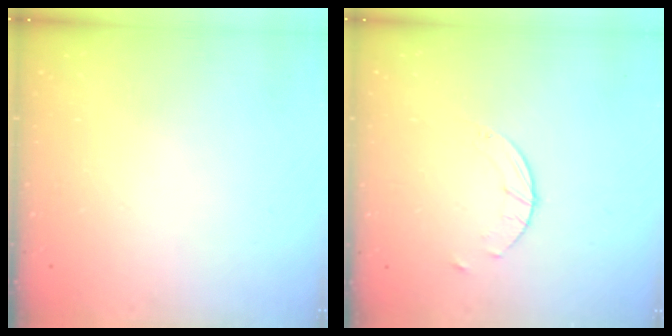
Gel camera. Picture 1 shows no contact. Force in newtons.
{"total": 2.0, "press": 2.0, "slide": 0.3}